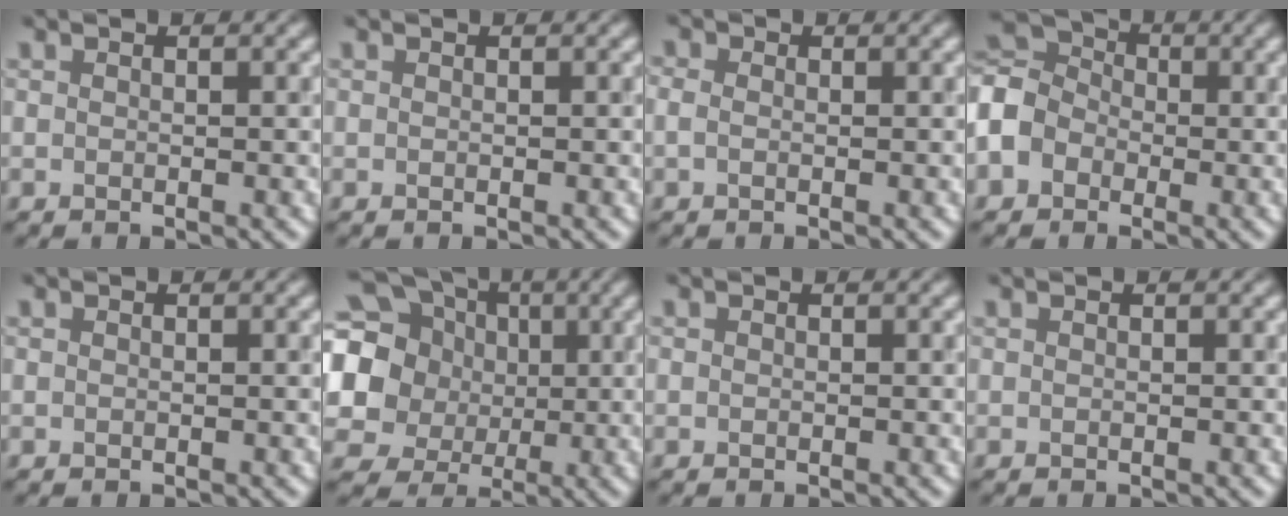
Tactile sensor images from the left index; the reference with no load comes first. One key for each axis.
{"total": 0.0}
{"total": 0.9, "fx": -0.1, "fy": 0.6, "fz": 0.6, "tx": -0.018, "ty": 0.000, "tz": -0.008}
{"total": 6.3, "fx": -1.6, "fy": 5.3, "fz": 3.1, "tx": -0.080, "ty": 0.006, "tz": -0.046}
{"total": 0.0}
{"total": 16.6, "fx": 3.0, "fy": 15.0, "fz": 6.2, "tx": -0.181, "ty": 0.020, "tz": 0.019}
{"total": 0.0}
{"total": 0.0}